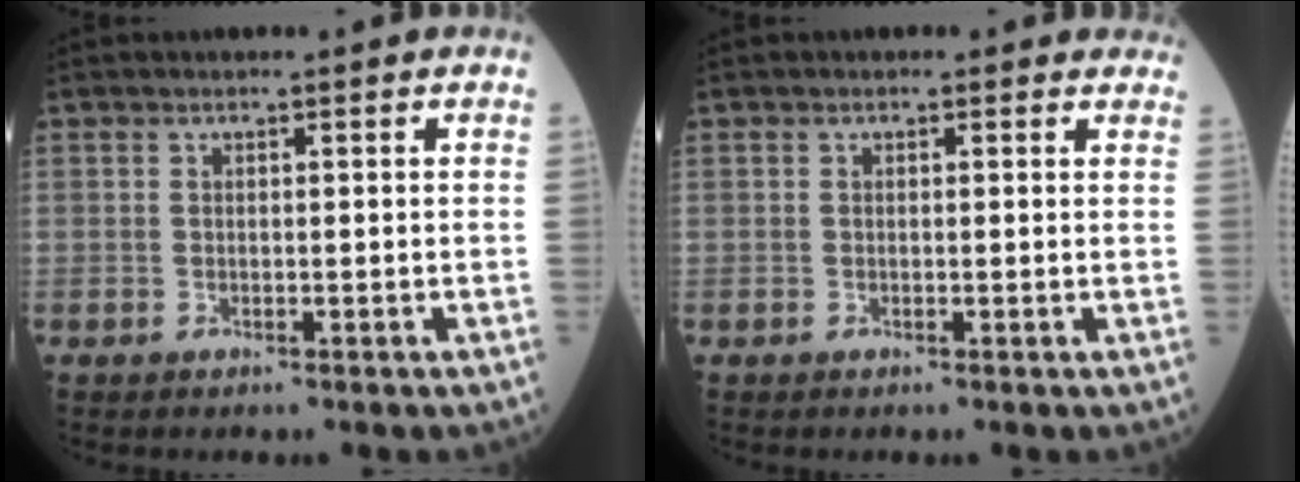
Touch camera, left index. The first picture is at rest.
{"total": 2.4, "force": [2.1, 1.1, 0.5], "torque": [0.006, 0.001, 0.005]}